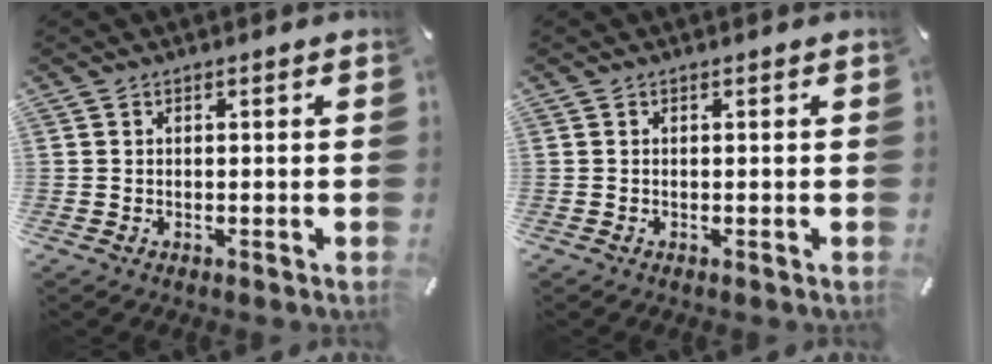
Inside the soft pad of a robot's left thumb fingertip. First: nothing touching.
{"total": 0.0}